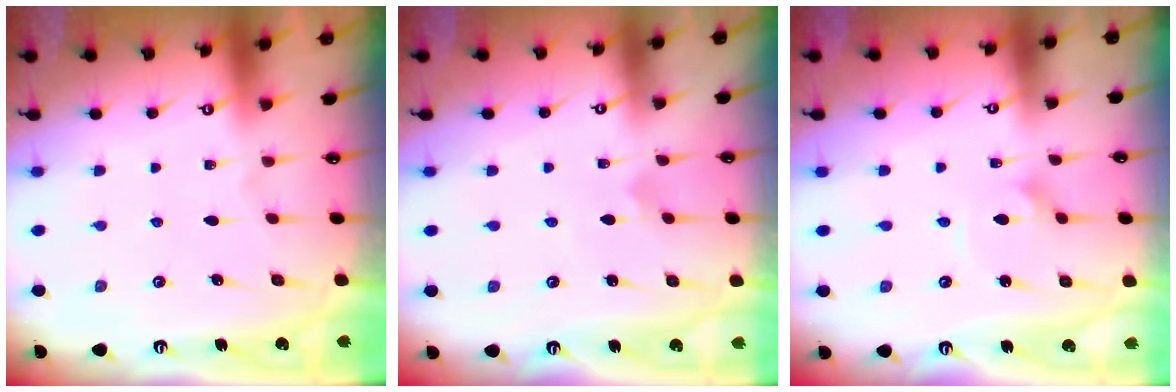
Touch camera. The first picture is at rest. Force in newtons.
{"total": 1.8, "press": 1.8, "slide": 0.1}
{"total": 2.0, "press": 2.0, "slide": 0.1}